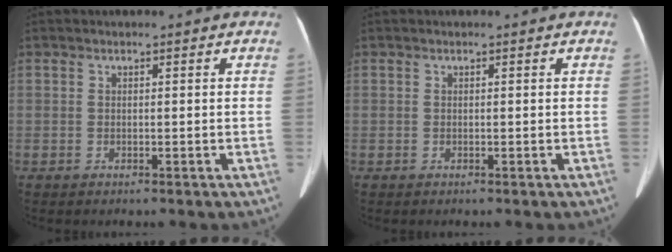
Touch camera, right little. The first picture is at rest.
{"total": 0.0}